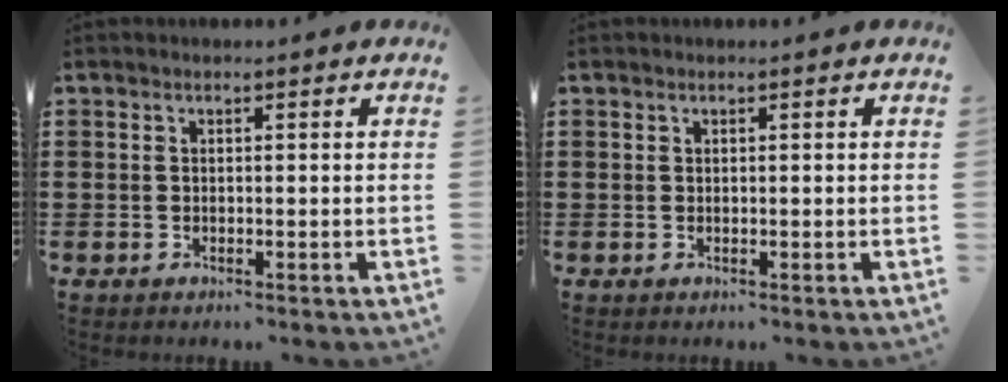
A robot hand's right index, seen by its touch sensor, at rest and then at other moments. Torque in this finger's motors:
{"motor_torque": [0.20, 0.20, 0.03, 0.01]}